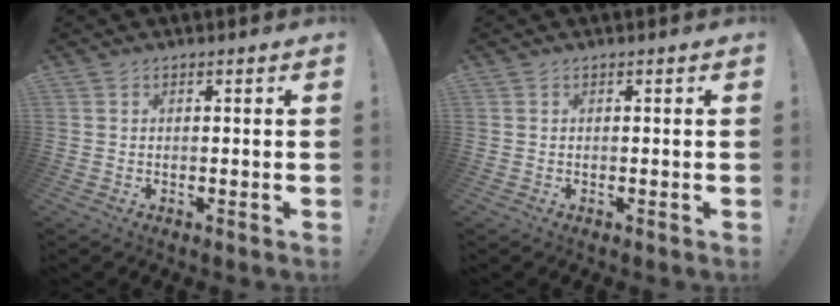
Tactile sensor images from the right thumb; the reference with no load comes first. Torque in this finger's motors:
{"motor_torque": [-0.16, 0.30, 0.23, -0.01, -0.11]}